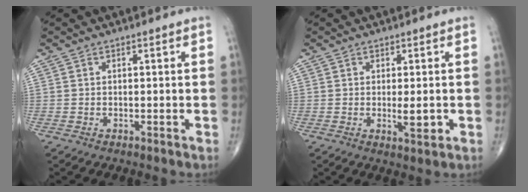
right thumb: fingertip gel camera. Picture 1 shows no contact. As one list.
[{"total": 3.1, "force": [-0.3, 1.0, 2.9], "torque": [-0.045, -0.007, -0.002]}]